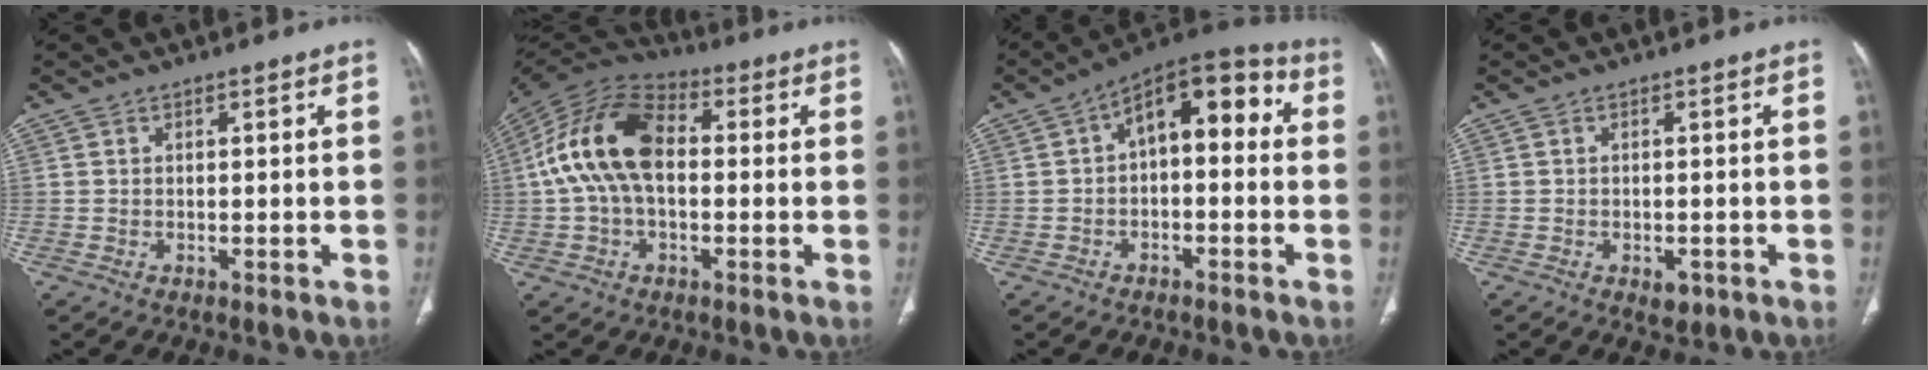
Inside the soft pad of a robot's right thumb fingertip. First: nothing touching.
{"total": 16.0, "force": [0.8, 9.8, 12.6], "torque": [-0.241, 0.038, 0.004]}
{"total": 12.0, "force": [0.9, 6.5, 10.1], "torque": [-0.104, 0.047, -0.001]}
{"total": 2.4, "force": [-1.0, 1.5, 1.6], "torque": [-0.014, 0.001, -0.008]}